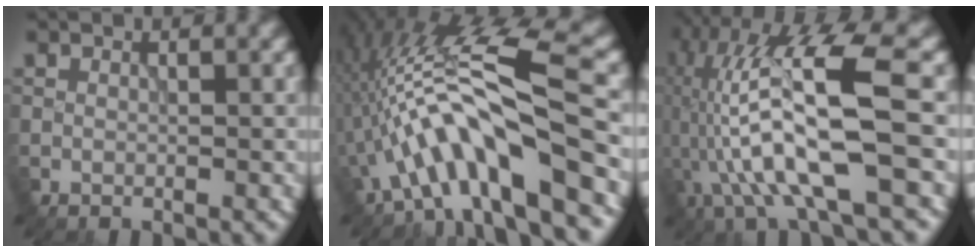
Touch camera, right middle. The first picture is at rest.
{"total": 10.9, "force": [-4.3, 2.3, 9.8], "torque": [-0.168, 0.025, -0.072]}
{"total": 12.7, "force": [-1.6, 2.3, 12.4], "torque": [-0.234, 0.025, -0.021]}